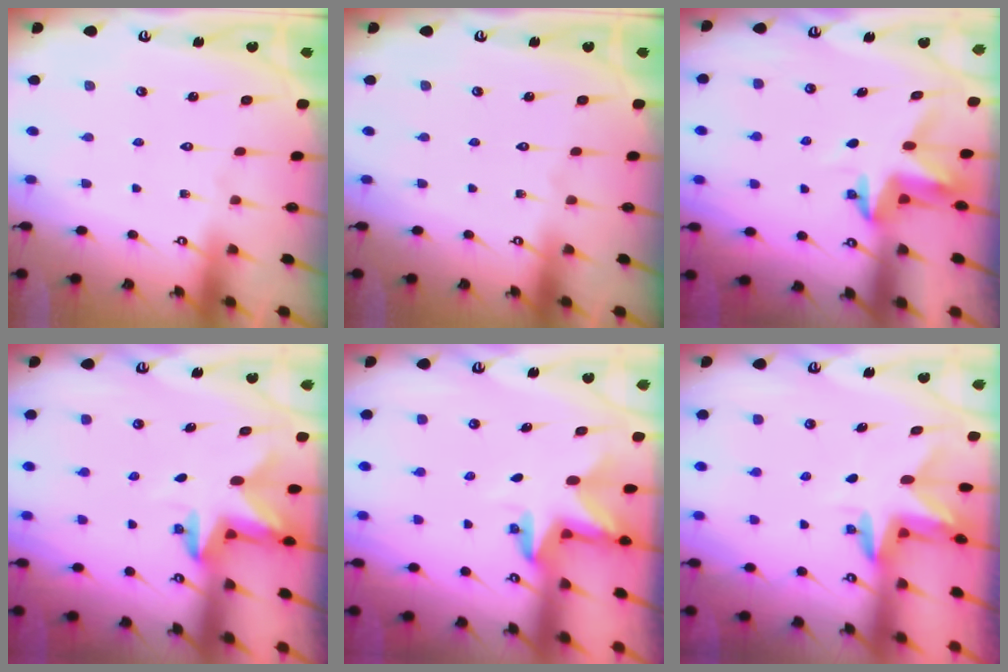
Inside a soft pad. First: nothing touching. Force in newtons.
{"total": 0.0}
{"total": 3.7, "press": 3.7, "slide": 0.3}
{"total": 2.9, "press": 2.8, "slide": 0.6}
{"total": 2.8, "press": 2.8, "slide": 0.2}
{"total": 3.0, "press": 3.0, "slide": 0.2}